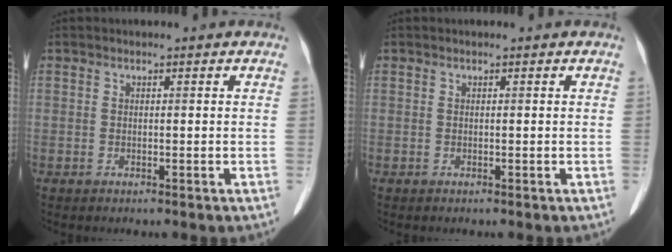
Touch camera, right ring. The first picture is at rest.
{"total": 0.0}